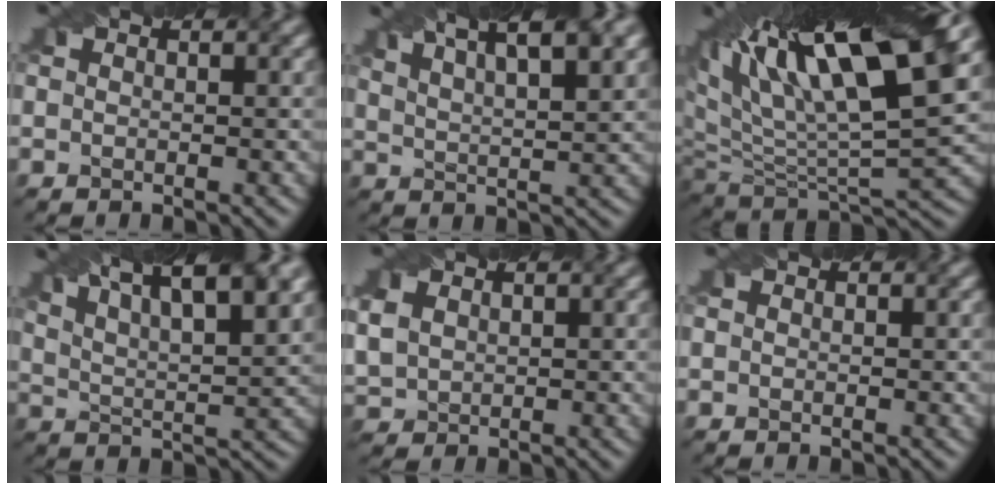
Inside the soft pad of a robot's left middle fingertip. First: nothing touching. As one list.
[{"total": 10.4, "force": [7.0, 3.3, 6.9], "torque": [-0.092, 0.032, 0.077]}, {"total": 15.9, "force": [8.6, 5.2, 12.3], "torque": [-0.235, 0.029, 0.157]}, {"total": 12.4, "force": [8.5, 3.9, 8.1], "torque": [-0.125, 0.030, 0.108]}, {"total": 3.2, "force": [1.2, 2.4, 1.7], "torque": [-0.054, 0.005, 0.030]}, {"total": 0.0}]